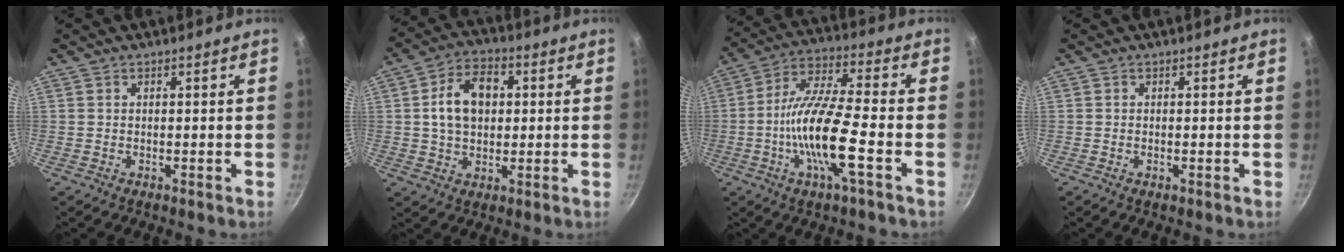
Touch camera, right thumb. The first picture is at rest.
{"total": 10.7, "force": [1.6, 7.4, 7.6], "torque": [-0.107, 0.015, 0.019]}
{"total": 14.6, "force": [-4.2, 2.9, 13.7], "torque": [-0.261, 0.031, -0.093]}
{"total": 0.6, "force": [-0.2, 0.2, 0.5], "torque": [-0.009, 0.001, -0.004]}